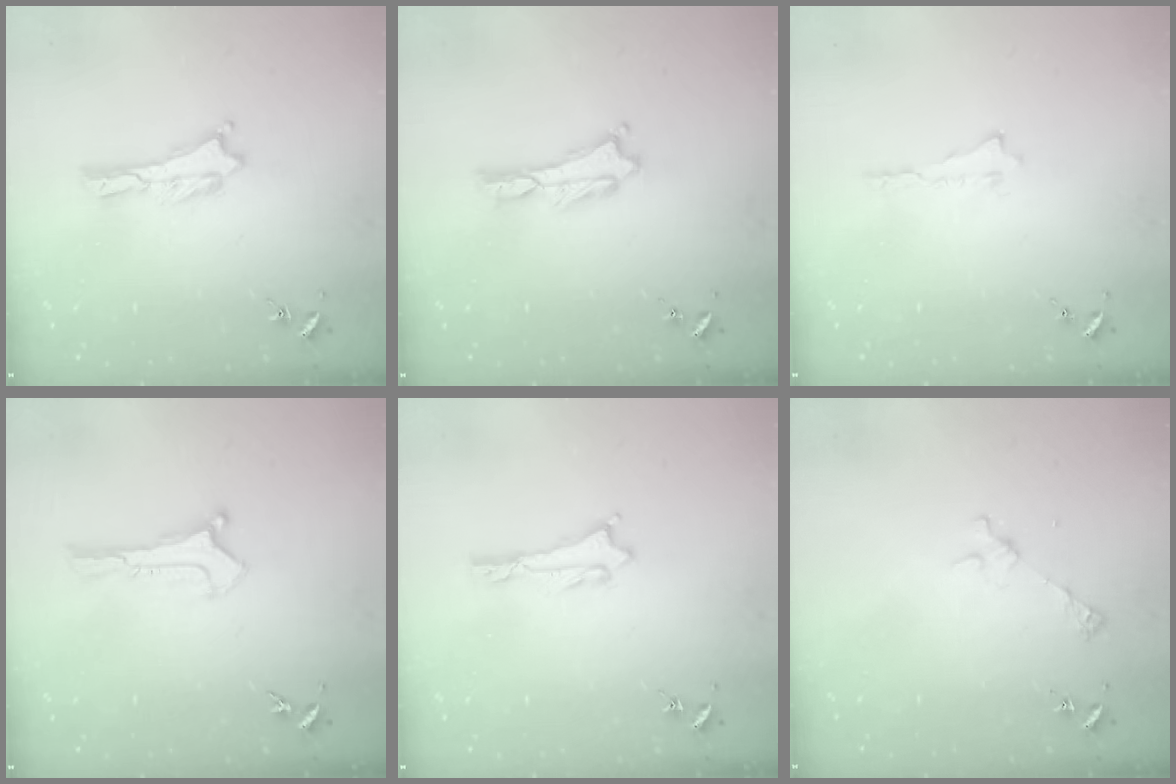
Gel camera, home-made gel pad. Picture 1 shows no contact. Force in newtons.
{"total": 0.0}
{"total": 0.0}
{"total": 0.0}
{"total": 0.7, "press": 0.7, "slide": 0.1}
{"total": 3.3, "press": 3.3, "slide": 0.2}